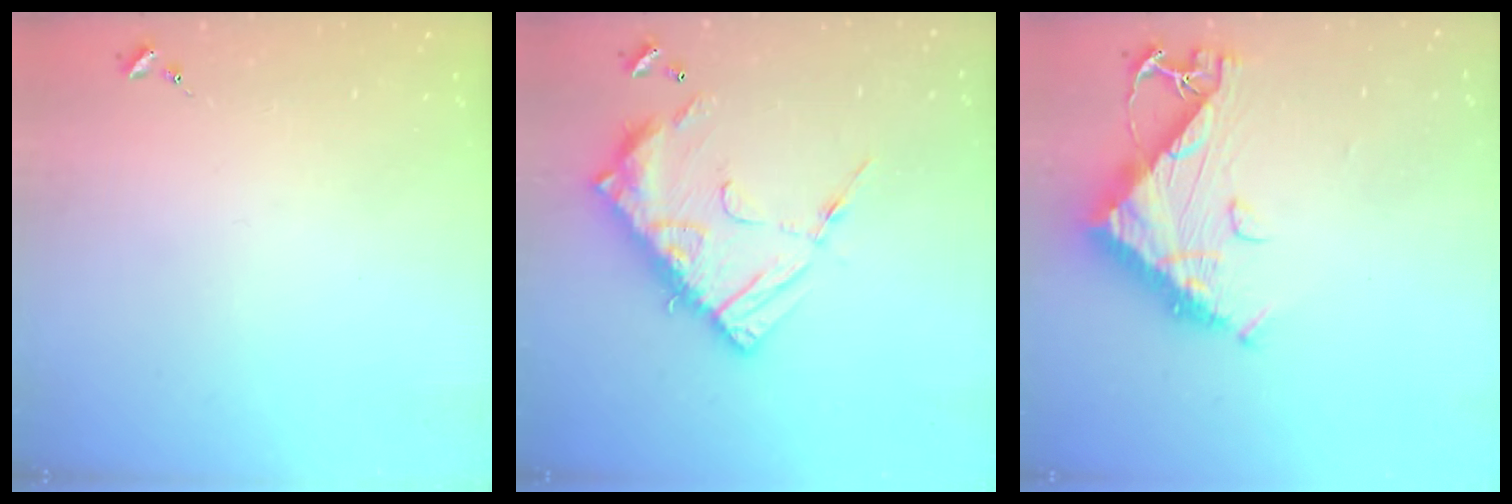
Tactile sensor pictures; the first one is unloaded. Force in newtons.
{"total": 16.6, "press": 16.6, "slide": 1.5}
{"total": 10.6, "press": 10.5, "slide": 1.1}